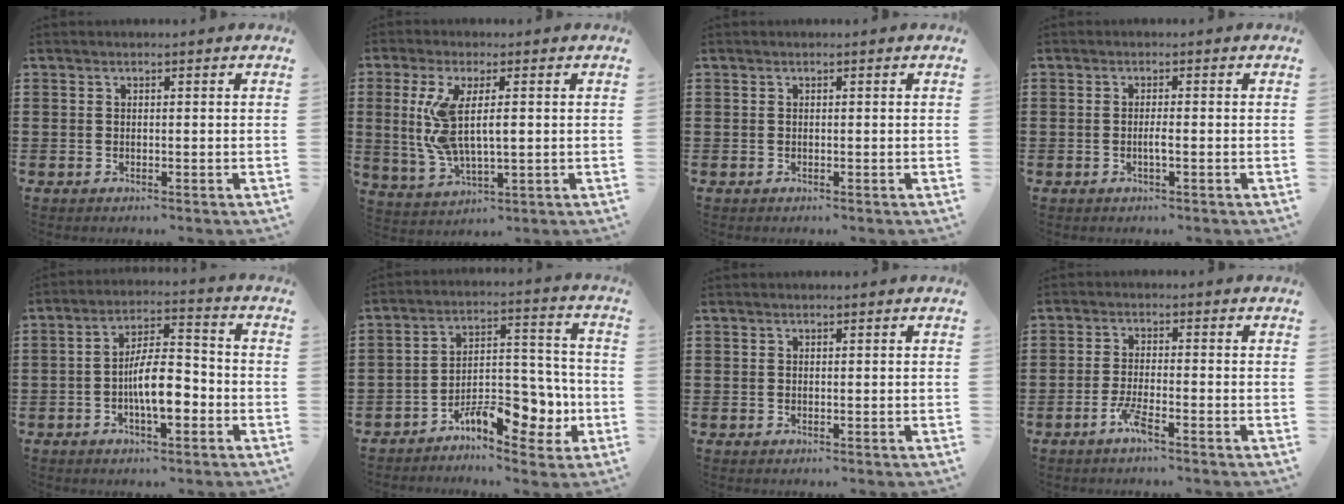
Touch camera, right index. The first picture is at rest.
{"total": 8.2, "force": [1.0, 2.9, 7.6], "torque": [-0.181, -0.006, 0.008]}
{"total": 0.0}
{"total": 1.5, "force": [-0.5, 0.0, 1.4], "torque": [-0.027, -0.002, -0.010]}
{"total": 8.2, "force": [-2.5, 2.9, 7.3], "torque": [-0.136, 0.007, -0.047]}
{"total": 10.0, "force": [-5.8, 4.8, 6.5], "torque": [-0.081, 0.022, -0.101]}
{"total": 0.0}
{"total": 3.5, "force": [-2.4, 0.1, 2.6], "torque": [-0.066, -0.009, -0.048]}